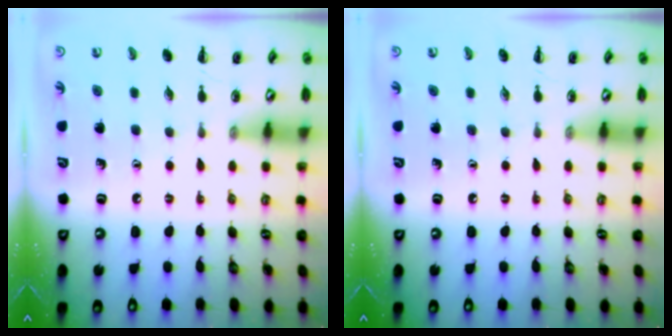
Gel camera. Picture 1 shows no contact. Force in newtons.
{"total": 0.0}